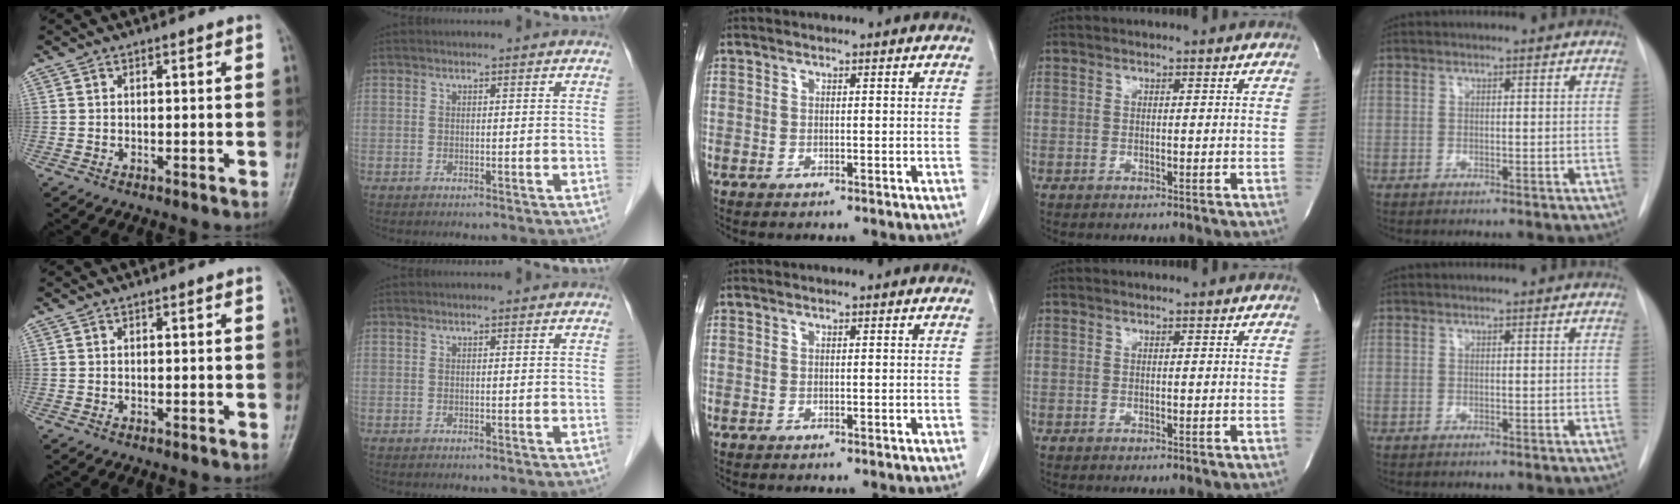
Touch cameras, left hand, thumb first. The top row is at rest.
{}